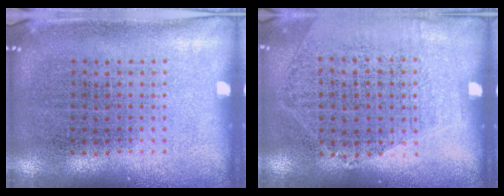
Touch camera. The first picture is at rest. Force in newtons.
{"total": 1.2, "press": 1.0, "slide": 0.7}